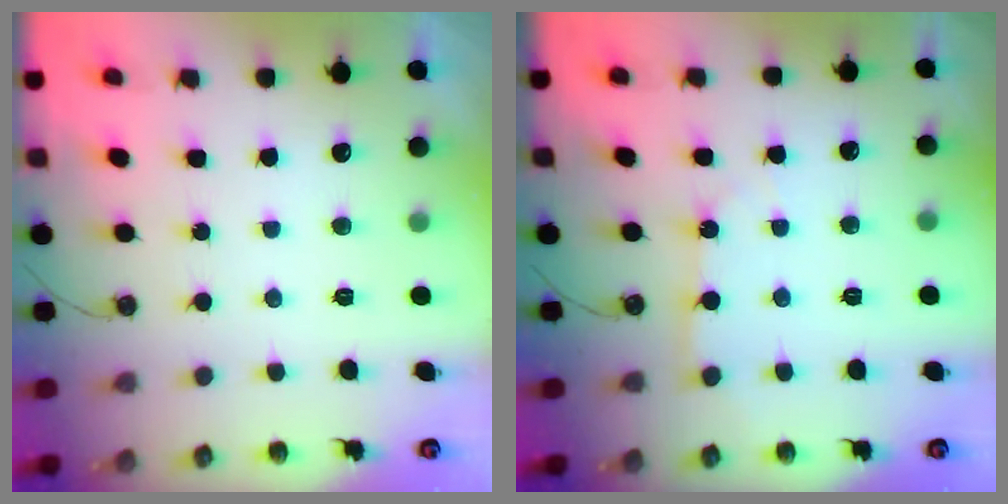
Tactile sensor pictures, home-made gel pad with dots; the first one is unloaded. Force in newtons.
{"total": 4.0, "press": 3.9, "slide": 0.5}